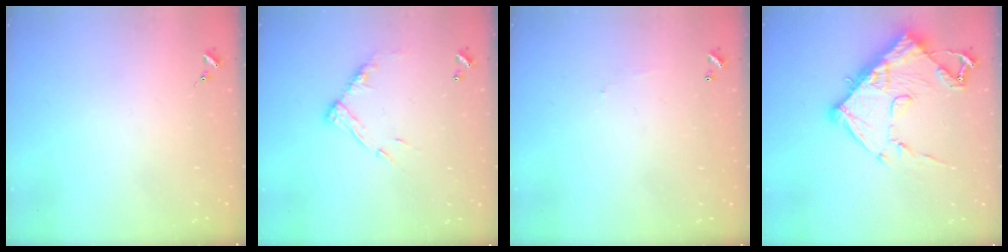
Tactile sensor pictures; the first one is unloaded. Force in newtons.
{"total": 10.9, "press": 10.9, "slide": 0.8}
{"total": 3.8, "press": 3.8, "slide": 0.1}
{"total": 16.4, "press": 16.4, "slide": 1.4}